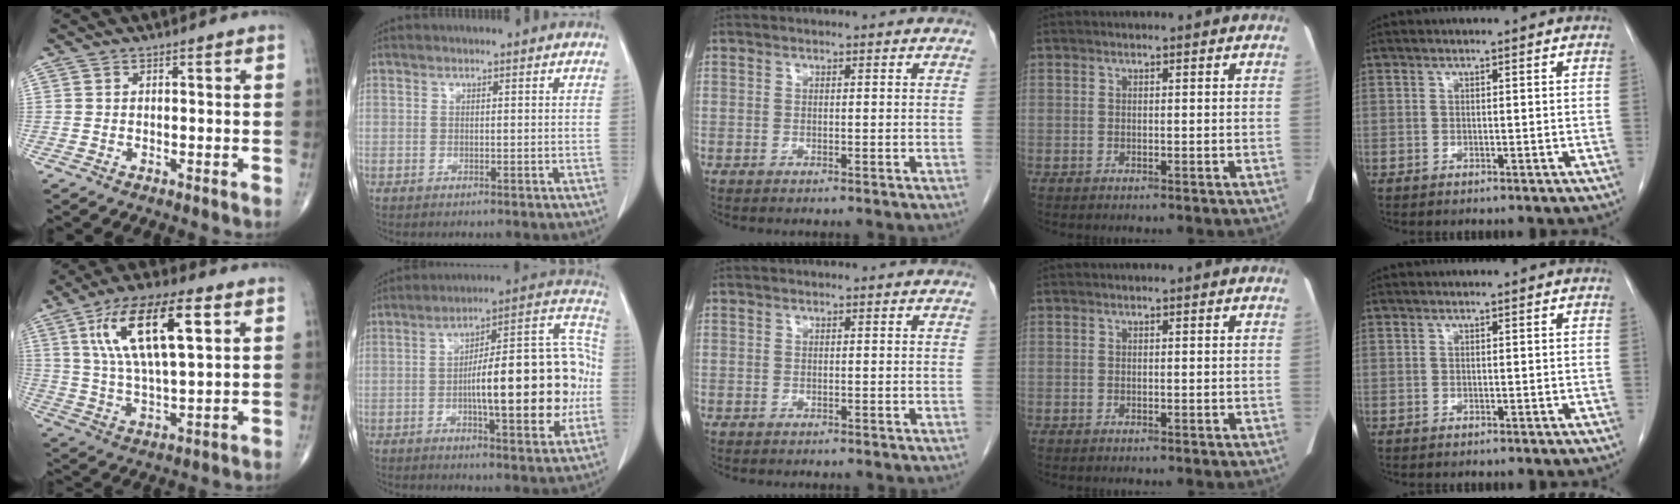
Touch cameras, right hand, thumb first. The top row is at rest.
{"thumb": {"total": 17.6, "force": [6.2, 6.3, 15.3], "torque": [-0.270, -0.004, 0.109]}, "index": {"total": 20.4, "force": [-2.3, 4.9, 19.7], "torque": [-0.272, 0.035, -0.033]}}